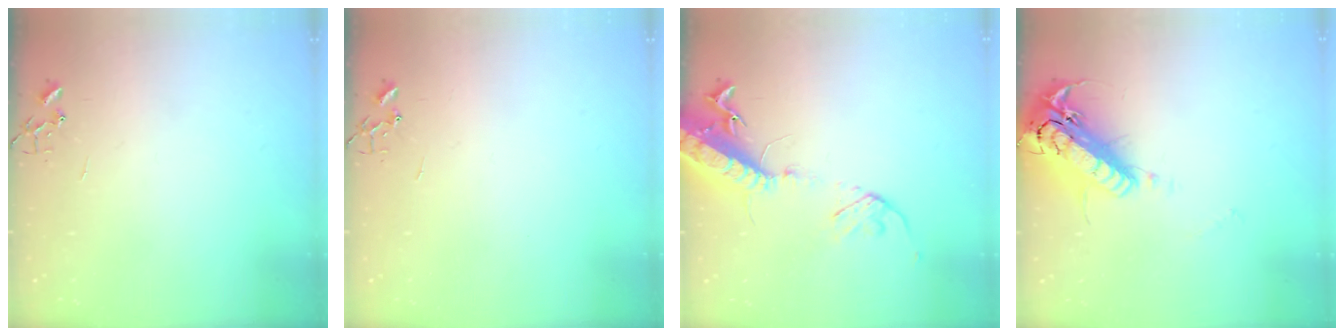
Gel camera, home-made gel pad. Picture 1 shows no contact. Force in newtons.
{"total": 0.0}
{"total": 17.1, "press": 16.6, "slide": 4.0}
{"total": 21.3, "press": 20.9, "slide": 4.0}